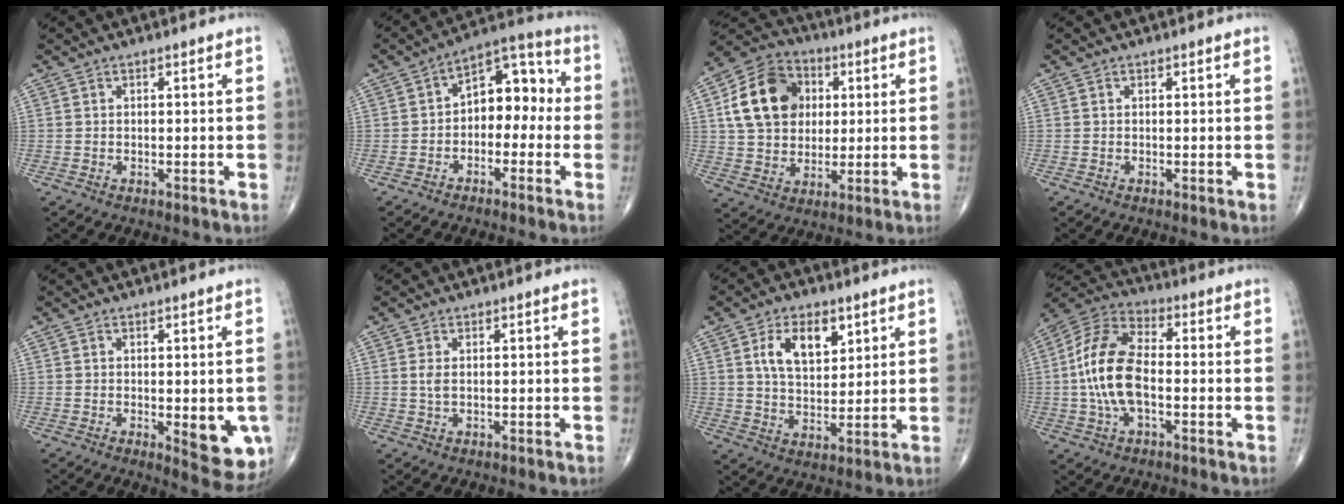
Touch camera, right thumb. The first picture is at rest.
{"total": 10.3, "force": [-1.1, 6.7, 7.8], "torque": [-0.077, 0.046, -0.035]}
{"total": 15.7, "force": [3.5, 12.3, 9.2], "torque": [-0.142, 0.009, 0.057]}
{"total": 0.0}
{"total": 8.5, "force": [-1.8, 3.4, 7.6], "torque": [-0.073, -0.016, -0.015]}
{"total": 1.6, "force": [0.3, 0.7, 1.5], "torque": [-0.037, 0.002, 0.011]}
{"total": 10.1, "force": [4.3, 5.8, 7.2], "torque": [-0.100, -0.018, 0.079]}
{"total": 13.5, "force": [-1.2, 6.9, 11.5], "torque": [-0.236, 0.029, -0.030]}